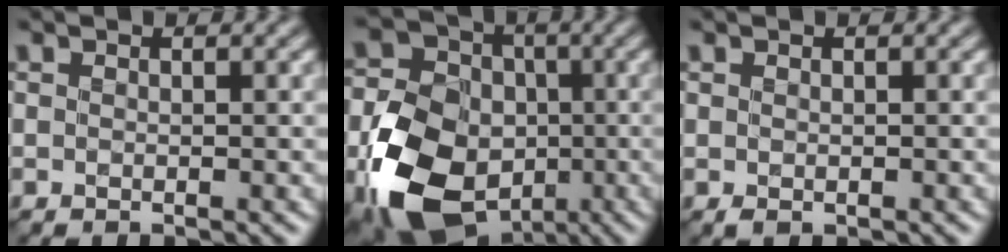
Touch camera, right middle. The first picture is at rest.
{"total": 13.3, "force": [-5.0, 9.6, 7.7], "torque": [-0.164, -0.027, -0.098]}
{"total": 0.6, "force": [-0.2, 0.4, 0.3], "torque": [-0.008, -0.002, -0.004]}